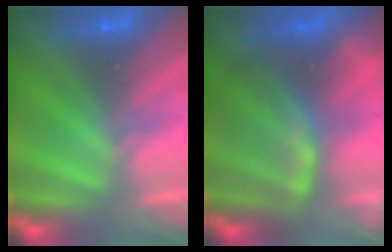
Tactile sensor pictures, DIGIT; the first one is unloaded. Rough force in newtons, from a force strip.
{"total": 6.0}